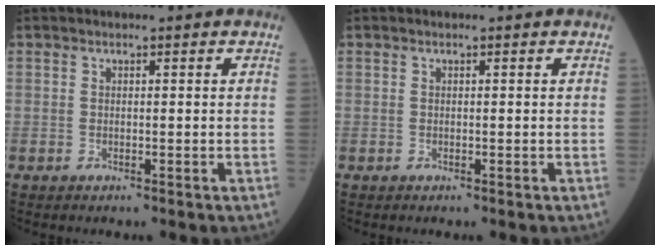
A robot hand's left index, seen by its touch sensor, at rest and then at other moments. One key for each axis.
{"total": 0.0}